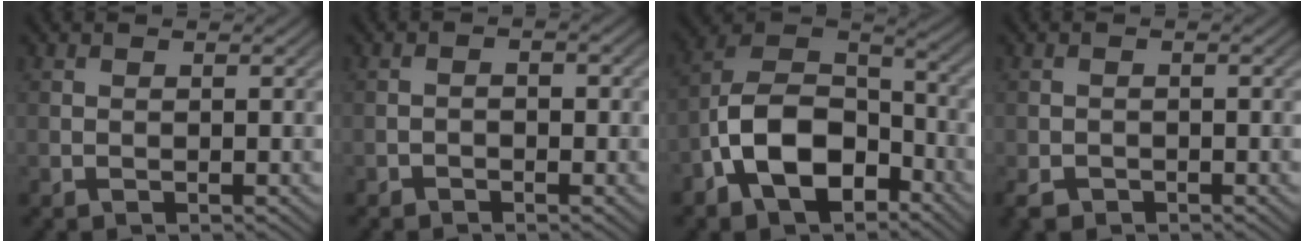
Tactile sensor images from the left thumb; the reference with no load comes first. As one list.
[{"total": 1.2, "force": [-0.8, 0.5, 0.7], "torque": [-0.012, 0.003, -0.017]}, {"total": 12.3, "force": [-5.5, 7.3, 8.2], "torque": [-0.172, 0.000, -0.123]}, {"total": 1.9, "force": [-1.3, 1.2, 0.7], "torque": [-0.016, -0.005, -0.029]}]